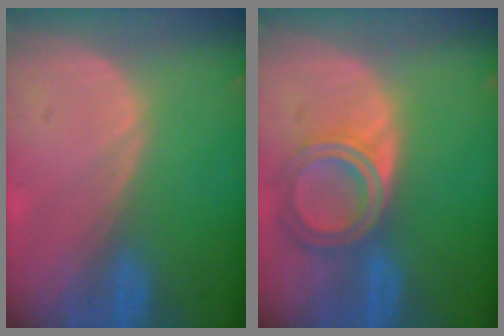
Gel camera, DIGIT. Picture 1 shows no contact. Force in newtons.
{"total": 6.3, "press": 5.6, "slide": 2.9}